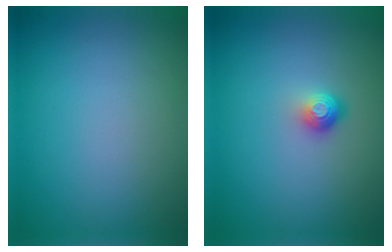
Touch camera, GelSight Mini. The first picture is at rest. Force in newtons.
{"total": 1.8, "press": 1.2, "slide": 1.3}